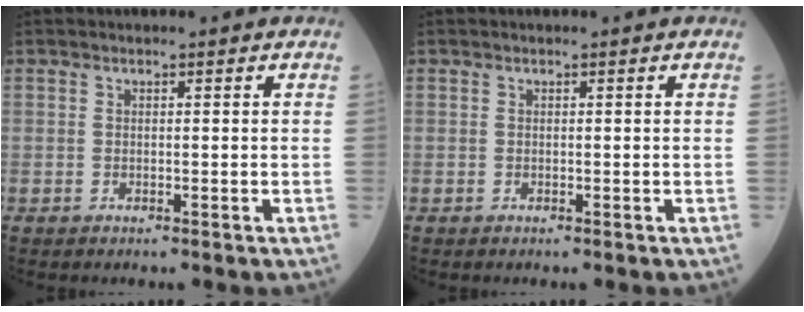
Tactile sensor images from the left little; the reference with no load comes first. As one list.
[{"total": 0.0}]